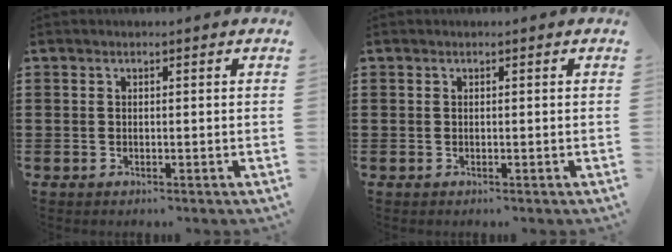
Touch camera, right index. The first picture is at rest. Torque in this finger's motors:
{"motor_torque": [-0.24, 0.37, -0.01, 0.00]}